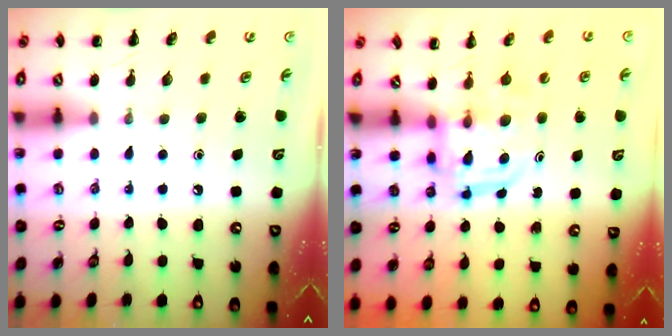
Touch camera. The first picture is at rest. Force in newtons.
{"total": 2.9, "press": 2.9, "slide": 0.3}